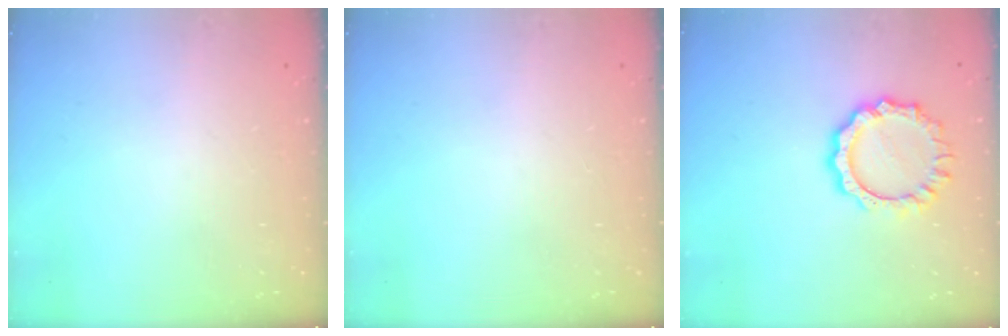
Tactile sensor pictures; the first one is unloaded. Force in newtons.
{"total": 0.0}
{"total": 8.9, "press": 8.9, "slide": 0.6}